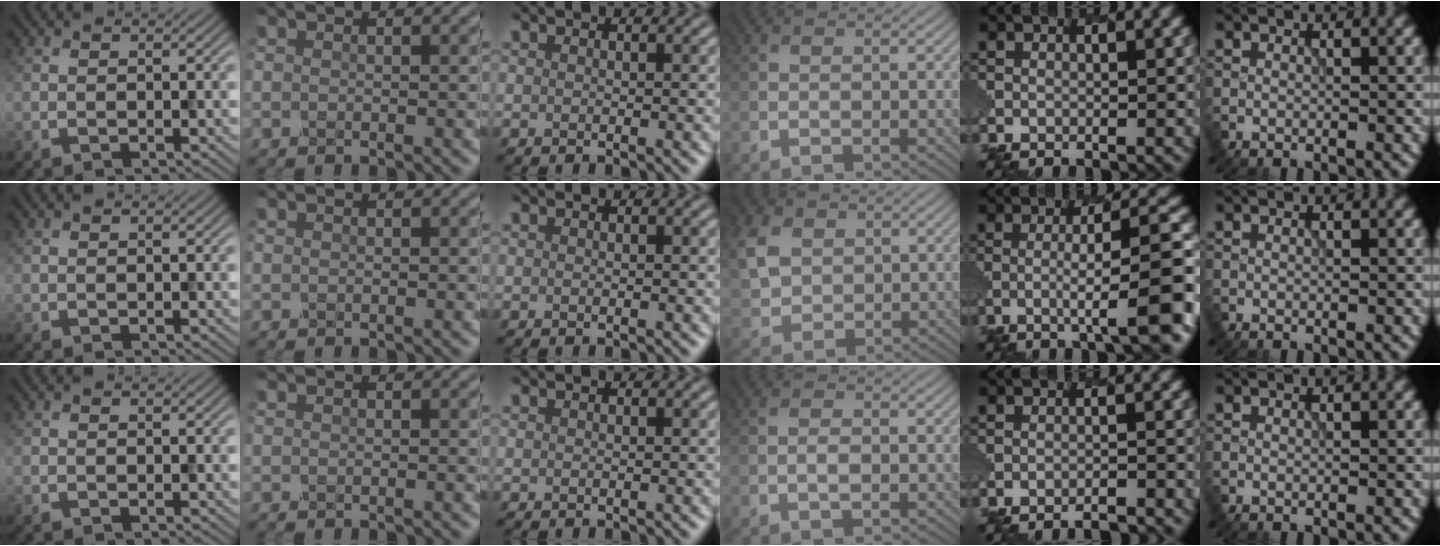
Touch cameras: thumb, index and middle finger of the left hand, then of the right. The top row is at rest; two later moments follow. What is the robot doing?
{"motion": "dispense", "object": "pipette"}